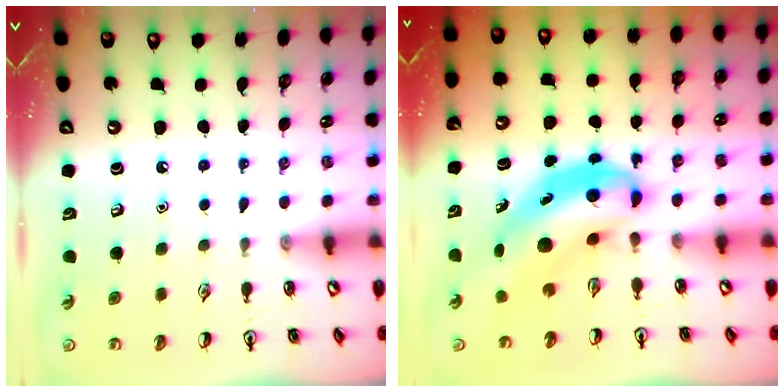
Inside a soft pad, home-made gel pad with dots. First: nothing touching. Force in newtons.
{"total": 7.0, "press": 6.7, "slide": 2.1}